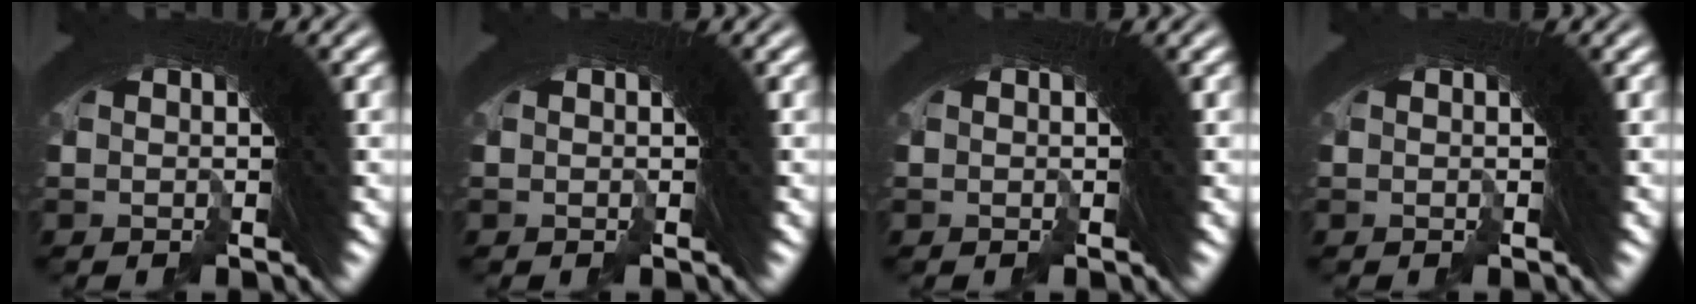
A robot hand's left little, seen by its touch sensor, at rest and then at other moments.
{"total": 0.0}
{"total": 0.0}
{"total": 0.0}